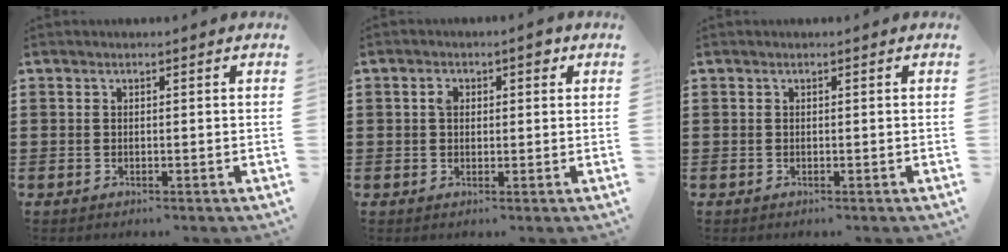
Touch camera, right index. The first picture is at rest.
{"total": 2.9, "force": [0.8, 1.7, 2.2], "torque": [-0.031, 0.004, 0.010]}
{"total": 0.0}